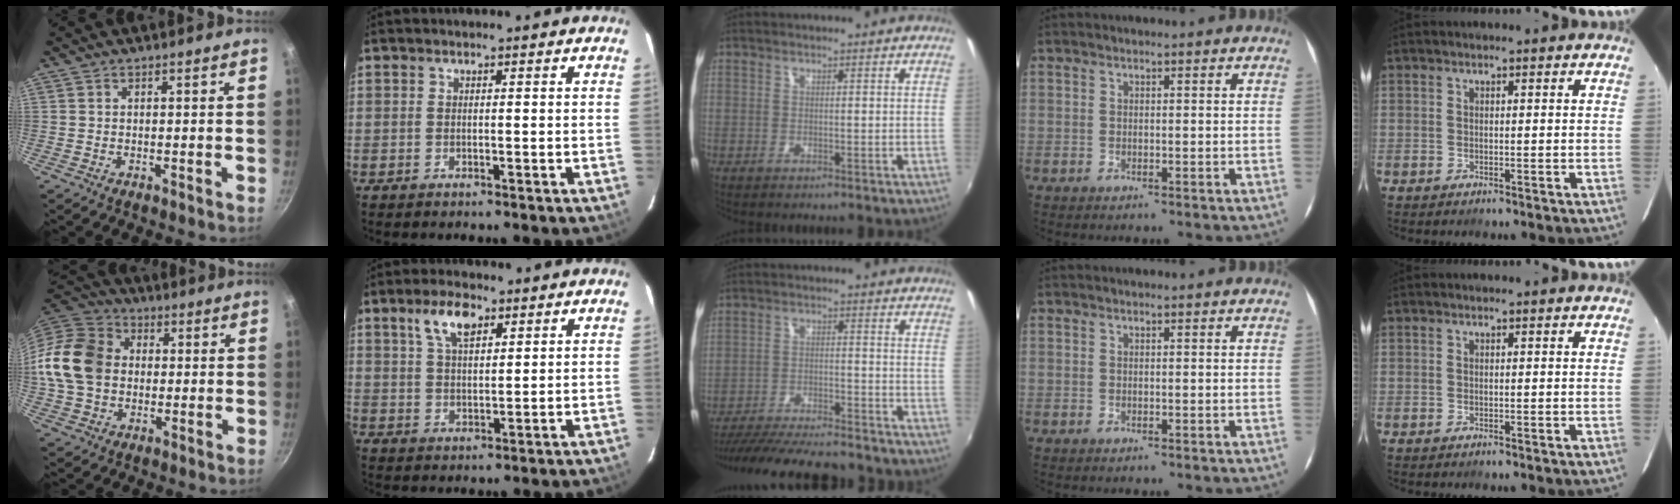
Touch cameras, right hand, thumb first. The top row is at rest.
{"thumb": {"total": 15.0, "force": [0.3, 12.1, 8.9], "torque": [-0.147, 0.024, -0.009]}, "index": {"total": 6.7, "force": [3.7, 2.9, 4.7], "torque": [-0.088, 0.013, 0.070]}, "middle": {"total": 20.6, "force": [-18.0, 4.4, 9.0], "torque": [-0.178, -0.026, -0.266]}}